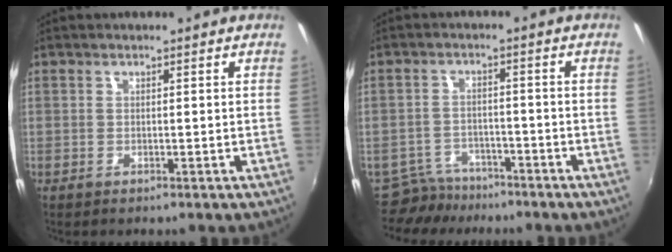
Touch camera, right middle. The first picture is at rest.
{"total": 5.8, "force": [-5.1, 2.8, 0.3], "torque": [-0.024, 0.008, -0.085]}